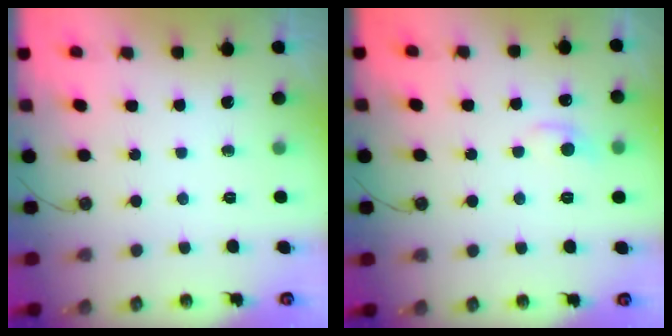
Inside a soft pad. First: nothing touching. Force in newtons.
{"total": 1.6, "press": 1.3, "slide": 0.8}